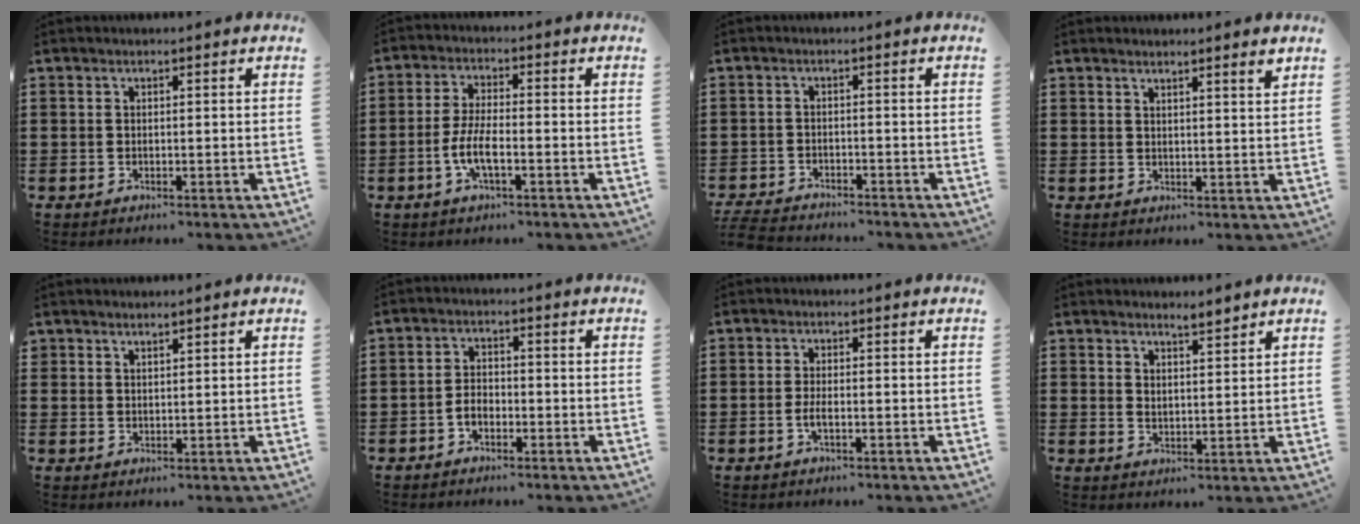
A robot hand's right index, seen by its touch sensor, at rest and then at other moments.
{"total": 5.4, "force": [-2.0, 1.5, 4.8], "torque": [-0.116, -0.009, -0.044]}
{"total": 3.4, "force": [-3.4, 0.3, 0.4], "torque": [-0.024, -0.005, -0.075]}
{"total": 2.0, "force": [1.9, -0.2, 0.6], "torque": [-0.016, 0.001, 0.037]}
{"total": 1.8, "force": [1.7, 0.4, -0.1], "torque": [-0.001, 0.003, 0.034]}
{"total": 2.5, "force": [-1.2, 1.6, 1.6], "torque": [-0.041, 0.002, -0.026]}
{"total": 1.9, "force": [-0.6, 0.5, 1.7], "torque": [-0.033, 0.000, -0.011]}
{"total": 3.0, "force": [2.9, 0.4, 0.4], "torque": [-0.015, -0.003, 0.056]}